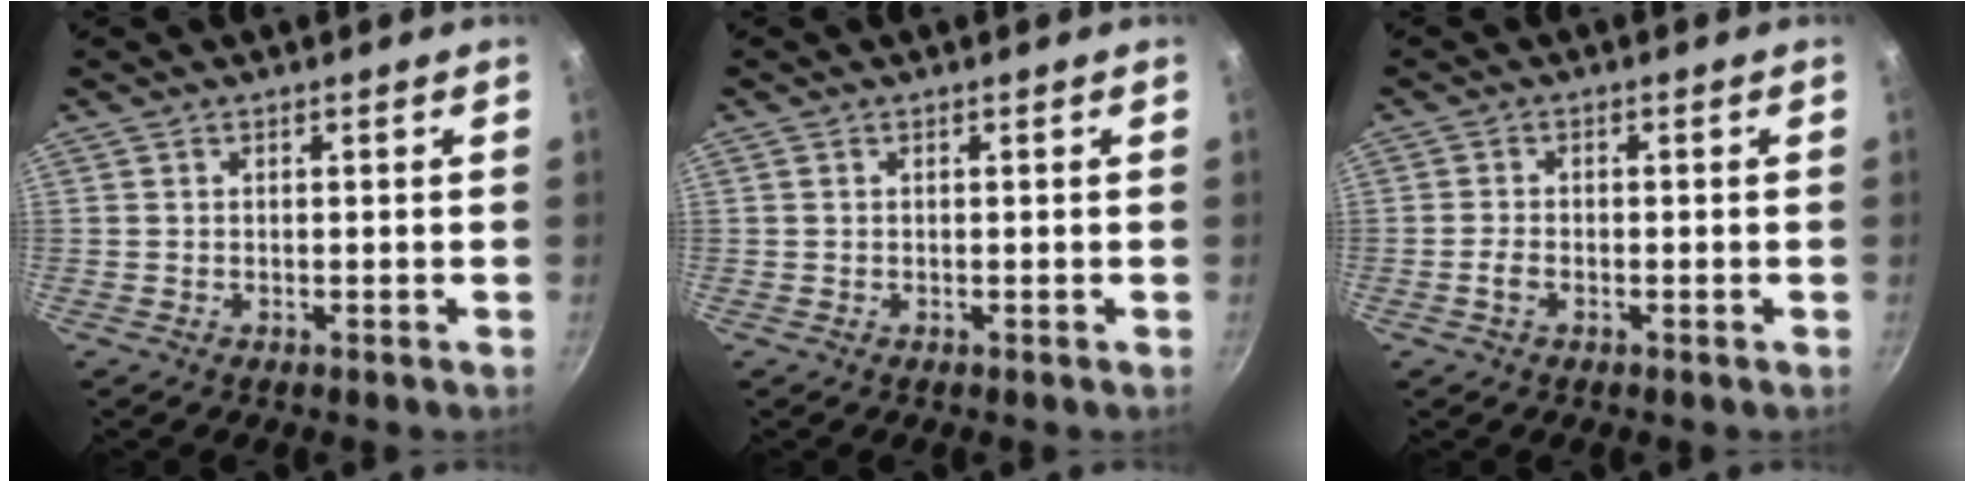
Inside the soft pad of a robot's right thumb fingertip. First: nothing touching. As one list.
[{"total": 0.0}, {"total": 2.2, "force": [-1.0, 1.3, 1.4], "torque": [-0.034, 0.013, -0.020]}]